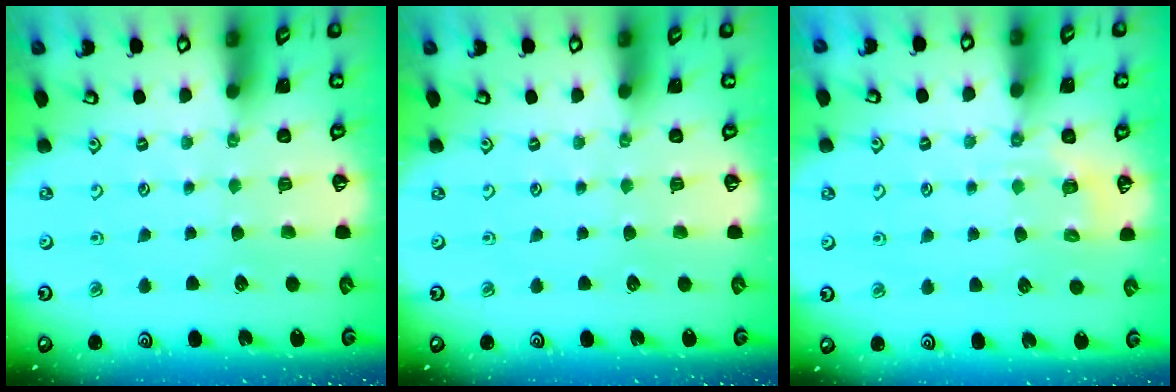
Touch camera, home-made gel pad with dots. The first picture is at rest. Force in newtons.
{"total": 0.0}
{"total": 2.9, "press": 2.6, "slide": 1.2}